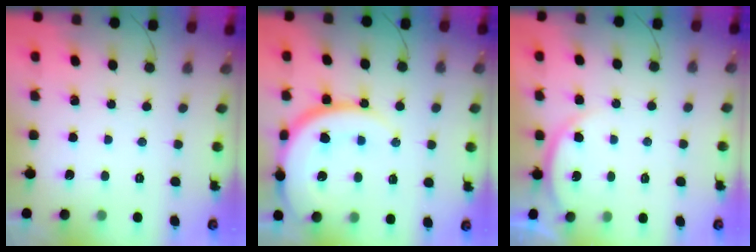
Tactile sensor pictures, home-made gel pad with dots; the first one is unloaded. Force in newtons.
{"total": 16.4, "press": 16.3, "slide": 1.6}
{"total": 4.2, "press": 4.2, "slide": 0.6}